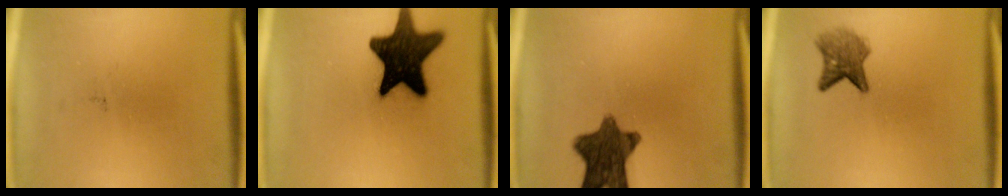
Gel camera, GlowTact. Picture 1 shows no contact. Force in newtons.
{"total": 18.3}
{"total": 10.8}
{"total": 4.2}